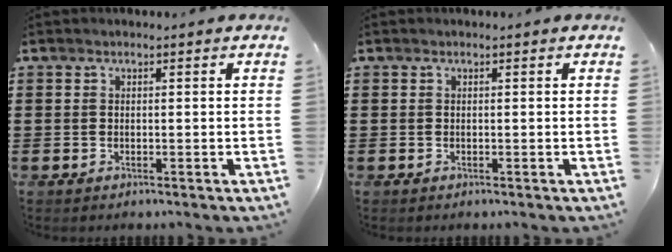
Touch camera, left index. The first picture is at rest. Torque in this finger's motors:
{"motor_torque": [0.00, 0.00, 0.00, 0.00]}